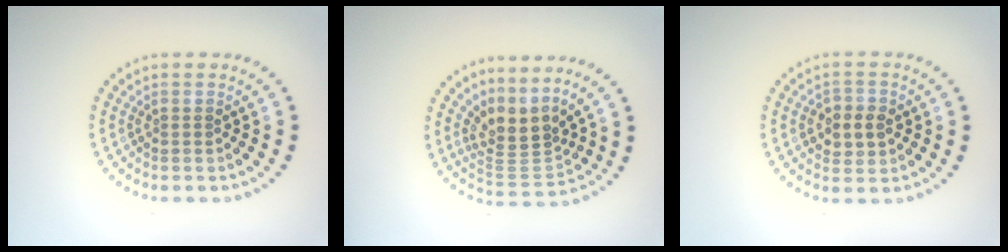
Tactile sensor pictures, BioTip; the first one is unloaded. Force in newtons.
{"total": 3.5, "press": 2.4, "slide": 2.5}
{"total": 2.8, "press": 2.8, "slide": 0.4}